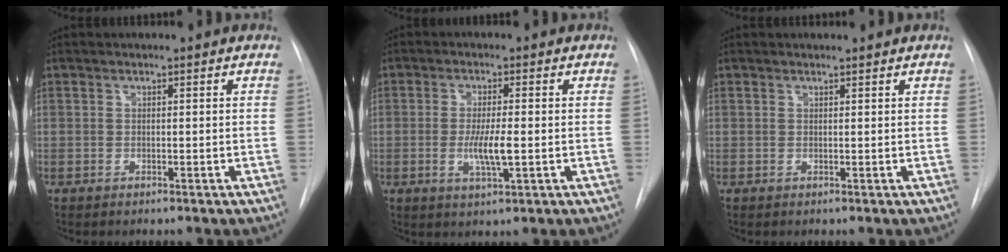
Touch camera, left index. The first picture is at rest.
{"total": 4.8, "force": [-0.7, 0.5, 4.7], "torque": [-0.095, -0.011, -0.011]}
{"total": 1.6, "force": [1.6, 0.1, 0.2], "torque": [-0.007, 0.007, 0.022]}